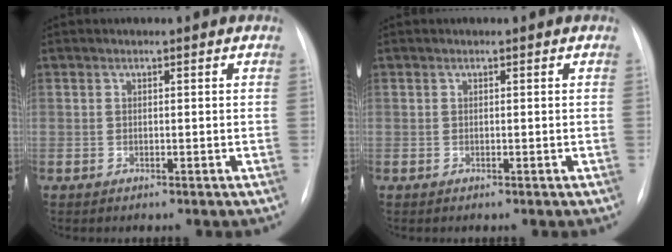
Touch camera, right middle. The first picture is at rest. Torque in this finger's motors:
{"motor_torque": [-0.55, -0.48, -0.06, -0.01]}